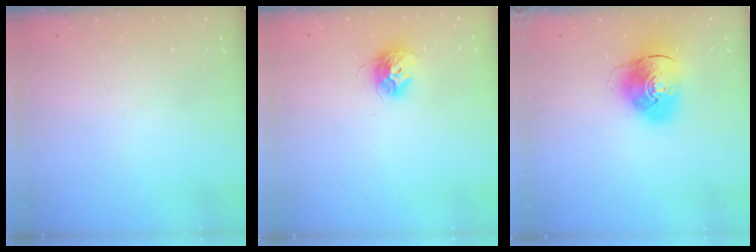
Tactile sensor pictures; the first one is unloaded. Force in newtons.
{"total": 9.8, "press": 9.8, "slide": 0.3}
{"total": 10.8, "press": 10.6, "slide": 1.9}